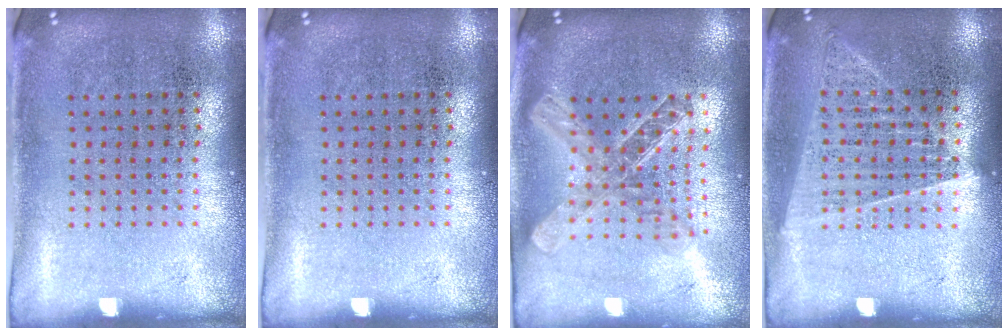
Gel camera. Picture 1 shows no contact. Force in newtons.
{"total": 0.0}
{"total": 2.0, "press": 1.7, "slide": 1.1}
{"total": 1.4, "press": 1.3, "slide": 0.3}